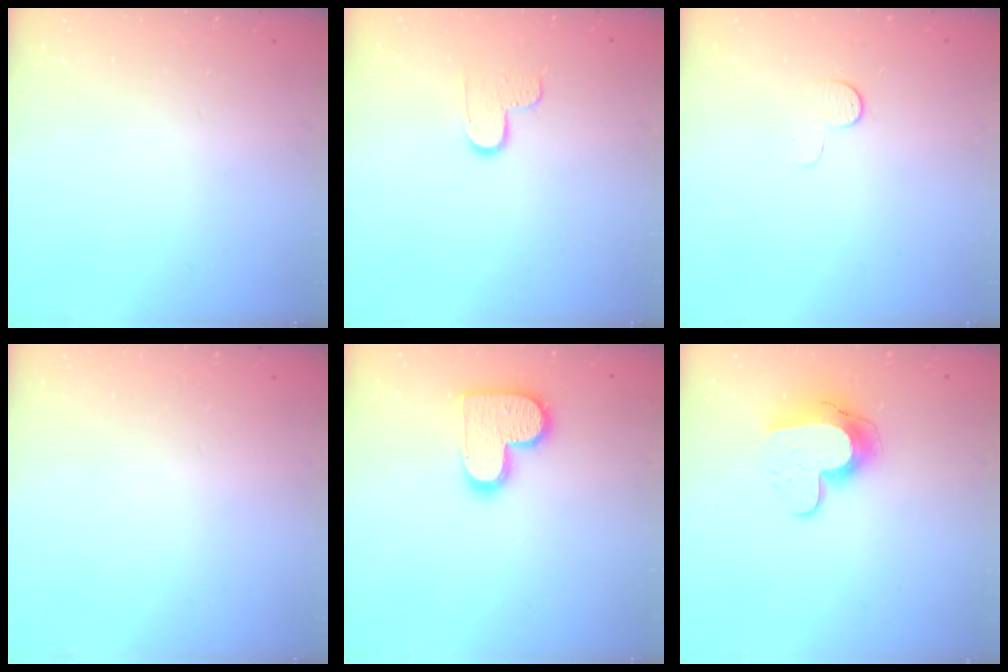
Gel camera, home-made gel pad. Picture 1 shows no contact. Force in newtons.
{"total": 7.0, "press": 7.0, "slide": 0.2}
{"total": 5.0, "press": 4.9, "slide": 0.4}
{"total": 0.0}
{"total": 14.5, "press": 14.5, "slide": 0.9}
{"total": 11.6, "press": 11.5, "slide": 0.9}